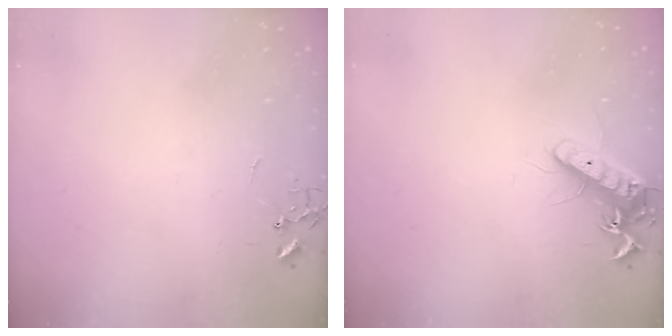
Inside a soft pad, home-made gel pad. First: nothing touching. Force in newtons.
{"total": 12.7, "press": 12.6, "slide": 1.5}